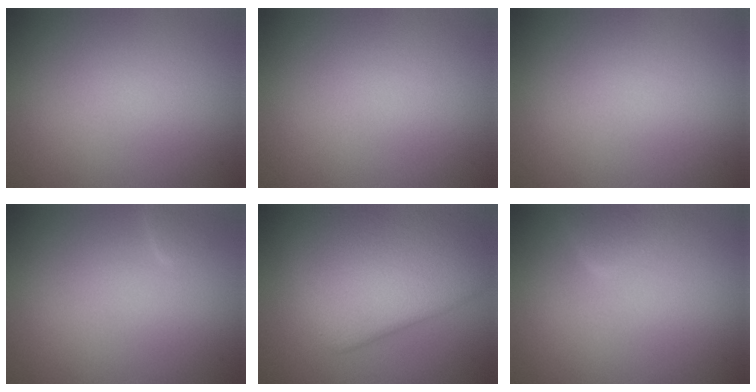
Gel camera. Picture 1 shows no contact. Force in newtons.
{"total": 0.0}
{"total": 0.0}
{"total": 0.7, "press": 0.7, "slide": 0.0}
{"total": 8.9, "press": 8.9, "slide": 0.5}
{"total": 2.1, "press": 2.1, "slide": 0.2}